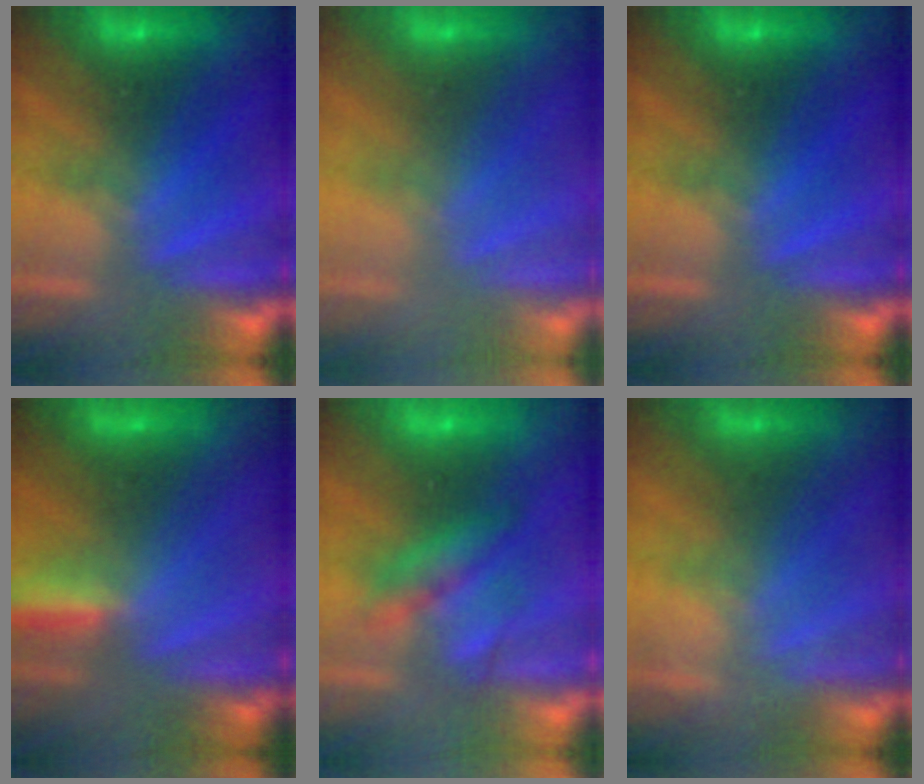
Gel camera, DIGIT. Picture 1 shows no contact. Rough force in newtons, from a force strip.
{"total": 2.6}
{"total": 0.0}
{"total": 2.7}
{"total": 2.2}
{"total": 2.7}